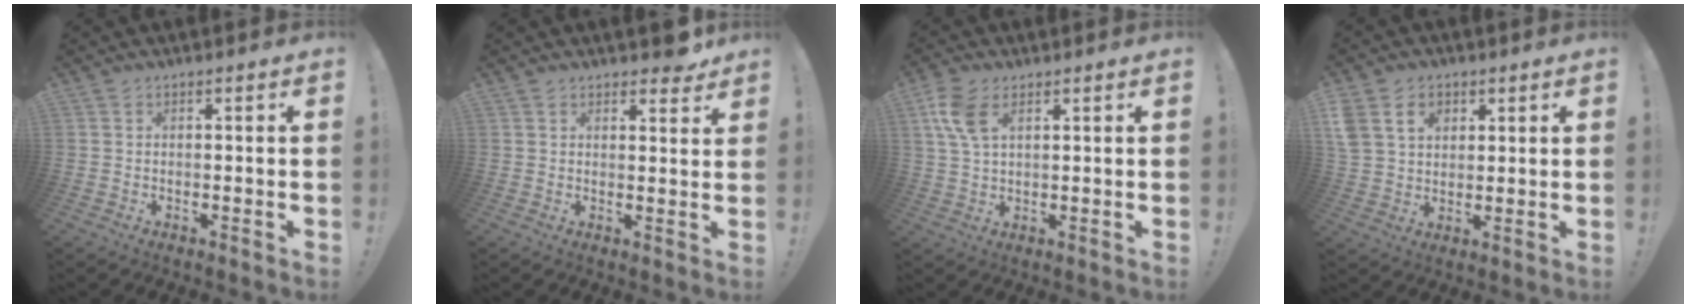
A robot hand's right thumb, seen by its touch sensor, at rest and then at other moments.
{"total": 3.9, "force": [3.2, 1.6, 1.5], "torque": [0.002, -0.023, 0.055]}
{"total": 8.2, "force": [3.5, 4.5, 5.9], "torque": [-0.132, -0.004, 0.067]}
{"total": 9.9, "force": [4.3, 7.6, 4.8], "torque": [-0.078, -0.010, 0.083]}